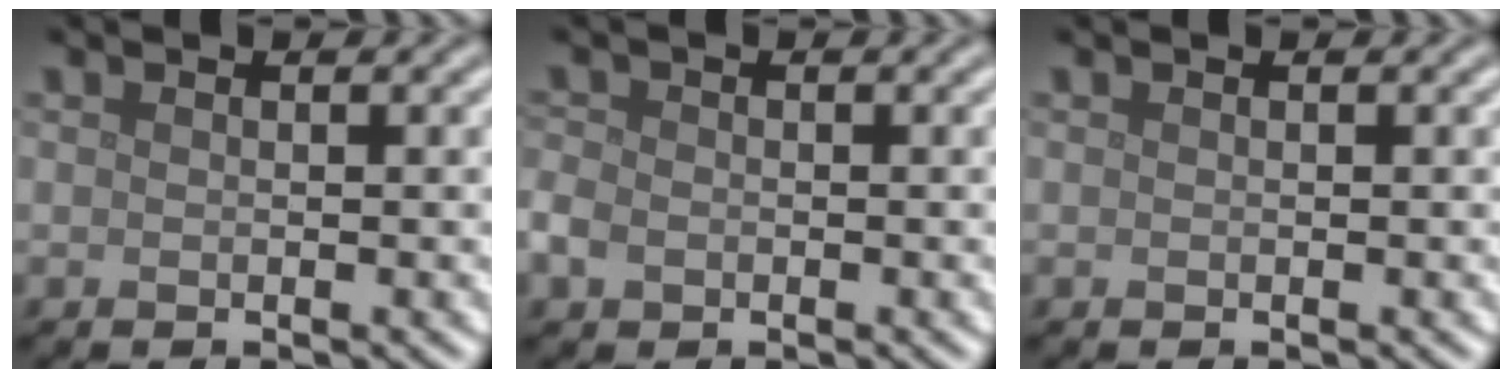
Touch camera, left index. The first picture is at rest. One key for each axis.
{"total": 1.7, "fx": -0.7, "fy": 1.3, "fz": 0.8, "tx": -0.018, "ty": -0.002, "tz": -0.020}
{"total": 0.0}